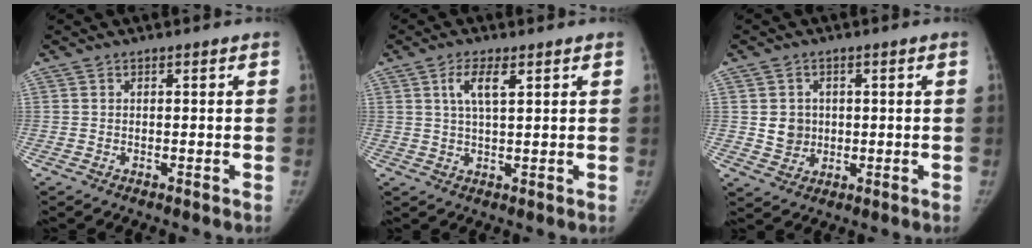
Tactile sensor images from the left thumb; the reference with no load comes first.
{"total": 4.7, "force": [2.1, 1.5, 3.9], "torque": [-0.076, -0.004, 0.041]}
{"total": 4.8, "force": [0.4, 4.4, 1.8], "torque": [-0.008, 0.000, 0.013]}